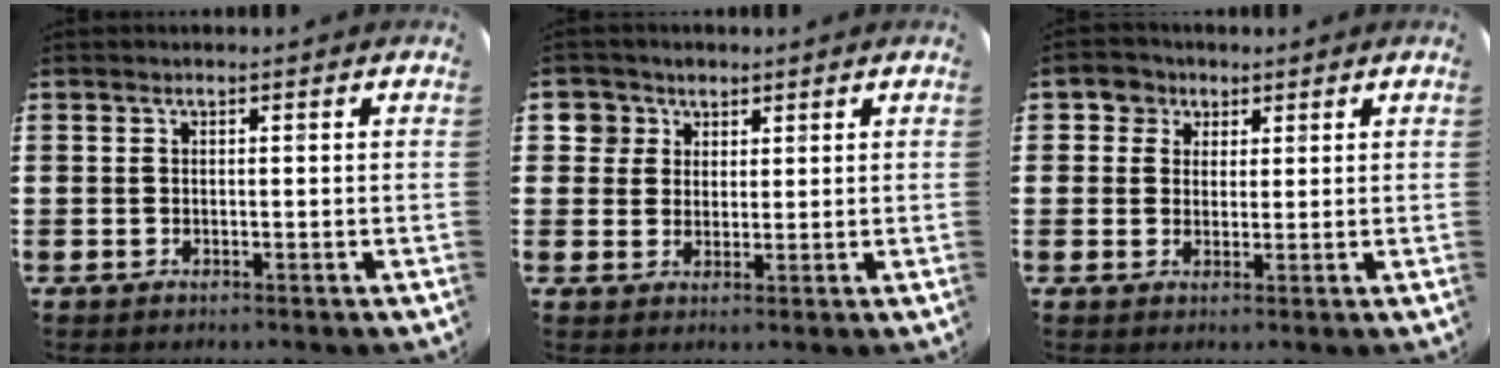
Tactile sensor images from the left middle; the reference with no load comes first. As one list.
[{"total": 3.5, "force": [2.1, 2.8, 0.0], "torque": [0.004, 0.006, 0.038]}, {"total": 3.1, "force": [2.0, 2.4, 0.1], "torque": [-0.002, 0.009, 0.035]}]